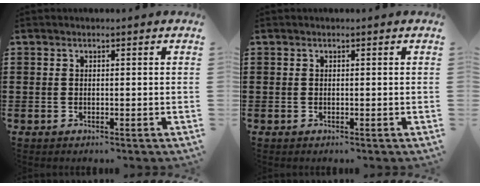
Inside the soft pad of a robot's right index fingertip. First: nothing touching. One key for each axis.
{"total": 0.0}